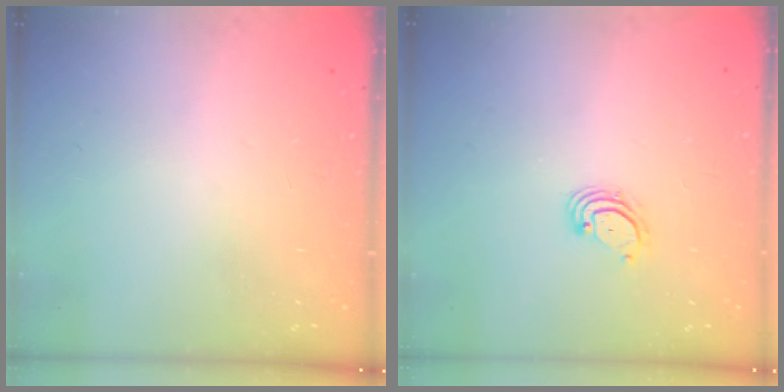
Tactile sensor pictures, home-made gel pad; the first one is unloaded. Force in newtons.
{"total": 3.0, "press": 3.0, "slide": 0.3}